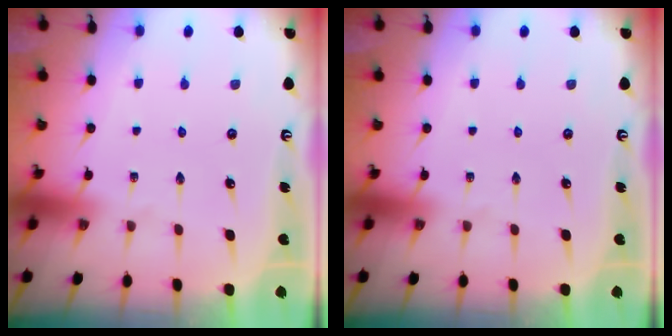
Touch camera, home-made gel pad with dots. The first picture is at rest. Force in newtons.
{"total": 0.0}